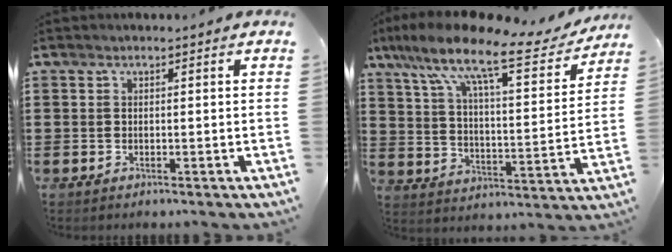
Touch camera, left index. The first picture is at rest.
{"total": 13.2, "force": [9.7, 2.3, 8.6], "torque": [-0.183, -0.055, 0.157]}